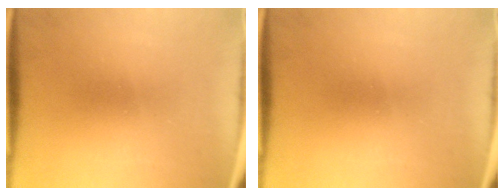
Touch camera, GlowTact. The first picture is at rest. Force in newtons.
{"total": 0.0}